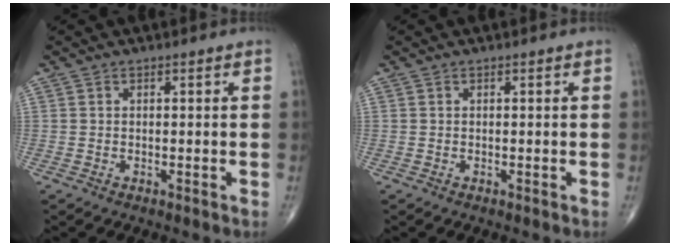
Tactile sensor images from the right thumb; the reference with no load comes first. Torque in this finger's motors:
{"motor_torque": [-0.14, 0.06, 0.01, 0.01, 0.01]}